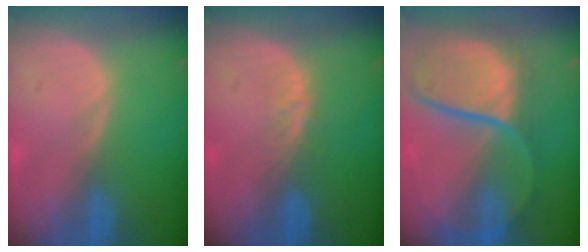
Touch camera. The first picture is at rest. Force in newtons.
{"total": 2.1, "press": 2.1, "slide": 0.2}
{"total": 12.1, "press": 10.0, "slide": 6.8}